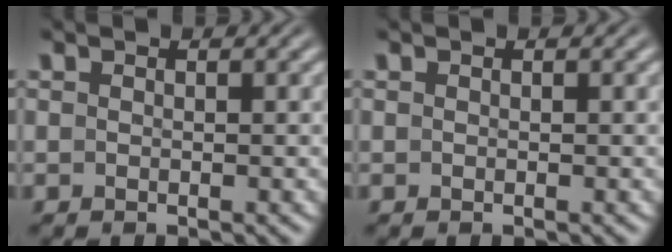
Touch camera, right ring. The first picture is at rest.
{"total": 0.0}